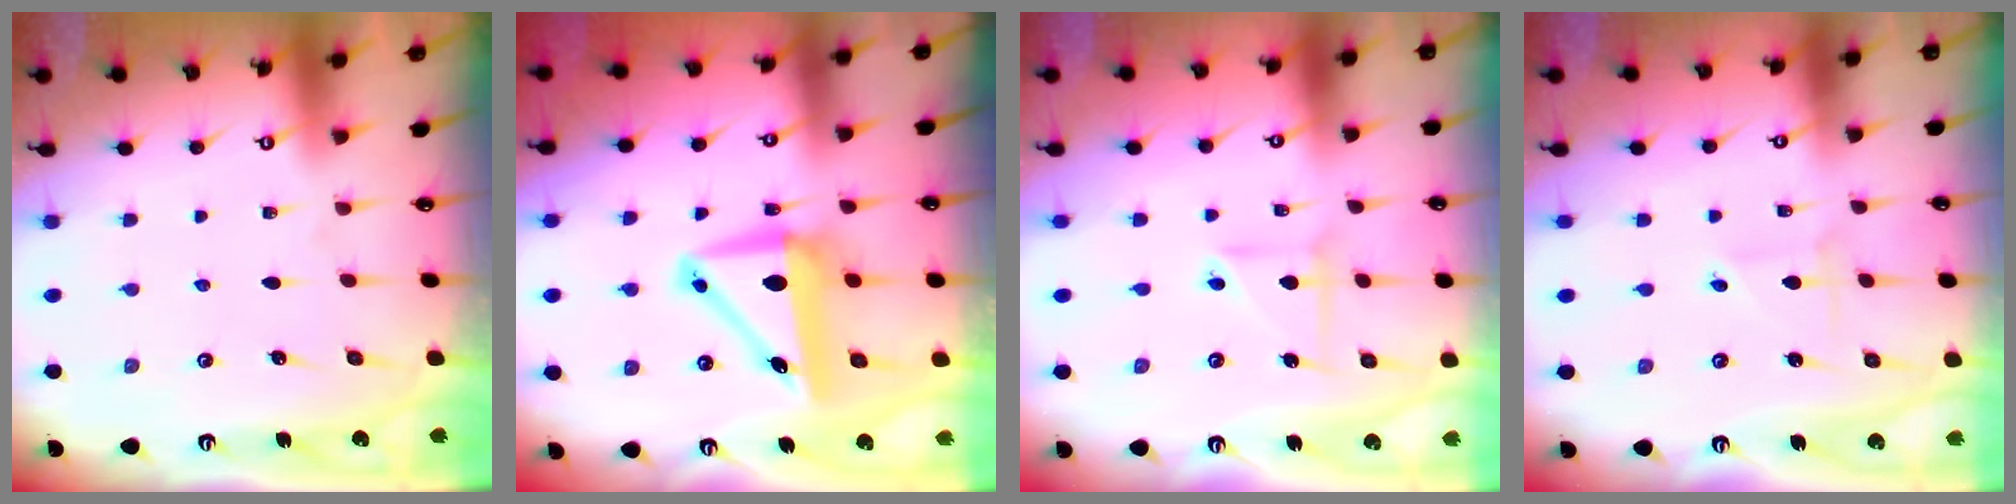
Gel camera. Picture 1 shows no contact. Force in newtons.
{"total": 10.4, "press": 9.8, "slide": 3.4}
{"total": 3.9, "press": 3.6, "slide": 1.3}
{"total": 1.7, "press": 1.7, "slide": 0.1}